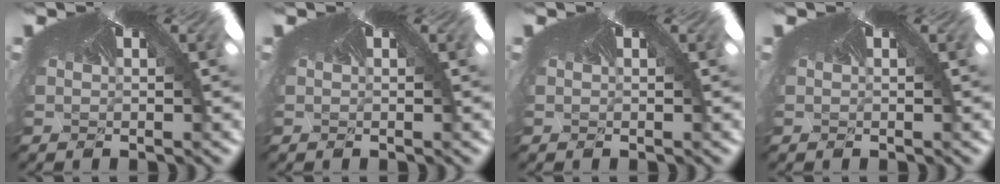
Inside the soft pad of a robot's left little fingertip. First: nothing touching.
{"total": 0.0}
{"total": 0.0}
{"total": 0.0}